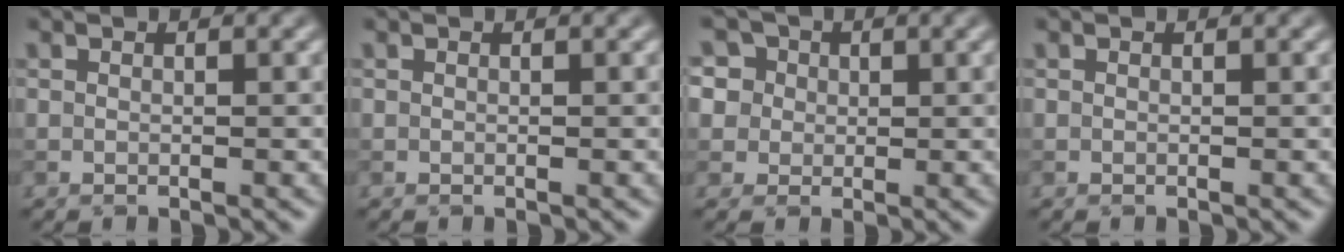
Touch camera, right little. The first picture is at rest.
{"total": 0.0}
{"total": 6.7, "force": [3.0, 5.4, 2.6], "torque": [-0.043, 0.027, 0.025]}
{"total": 0.0}